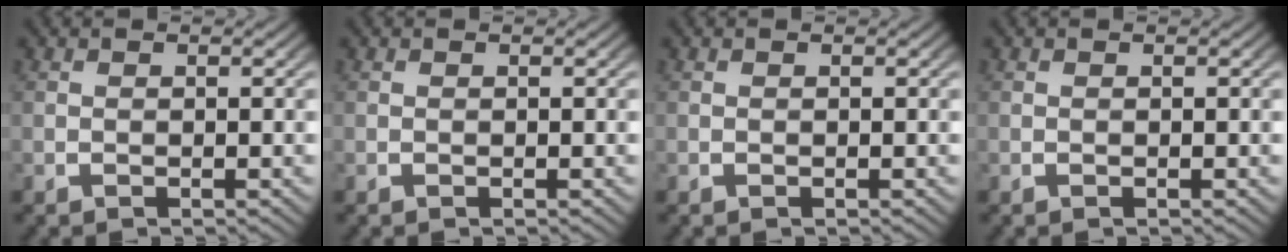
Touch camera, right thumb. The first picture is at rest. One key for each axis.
{"total": 0.0}
{"total": 0.0}
{"total": 0.0}